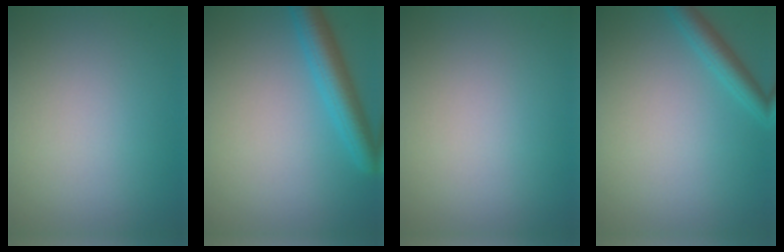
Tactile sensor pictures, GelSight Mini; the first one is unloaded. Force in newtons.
{"total": 4.3, "press": 4.3, "slide": 0.1}
{"total": 0.0}
{"total": 2.5, "press": 2.4, "slide": 0.1}